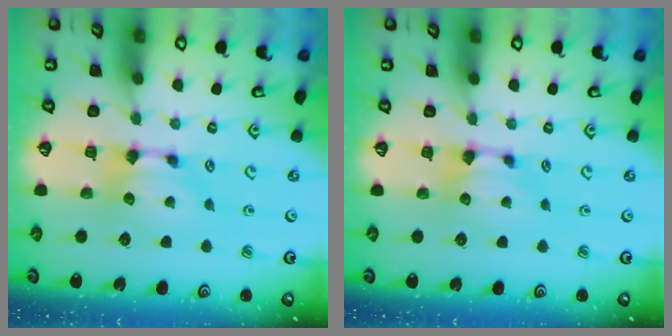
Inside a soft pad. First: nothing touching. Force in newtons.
{"total": 0.5, "press": 0.2, "slide": 0.5}